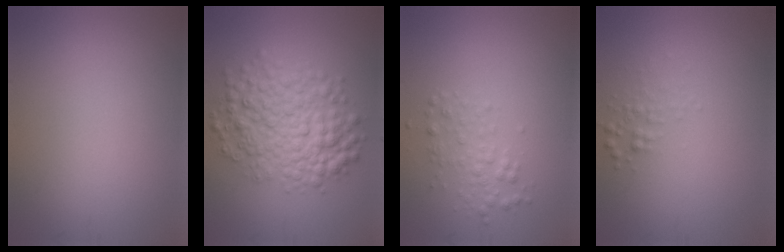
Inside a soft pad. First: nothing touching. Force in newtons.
{"total": 7.0, "press": 7.0, "slide": 0.2}
{"total": 2.0, "press": 2.0, "slide": 0.1}
{"total": 1.1, "press": 1.1, "slide": 0.0}